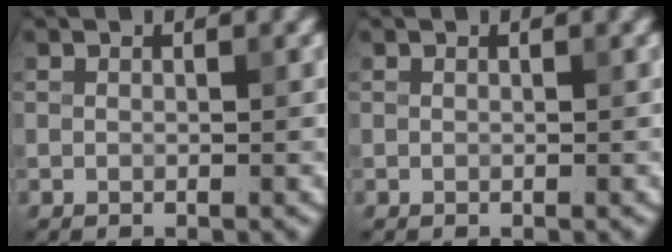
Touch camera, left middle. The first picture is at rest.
{"total": 0.0}